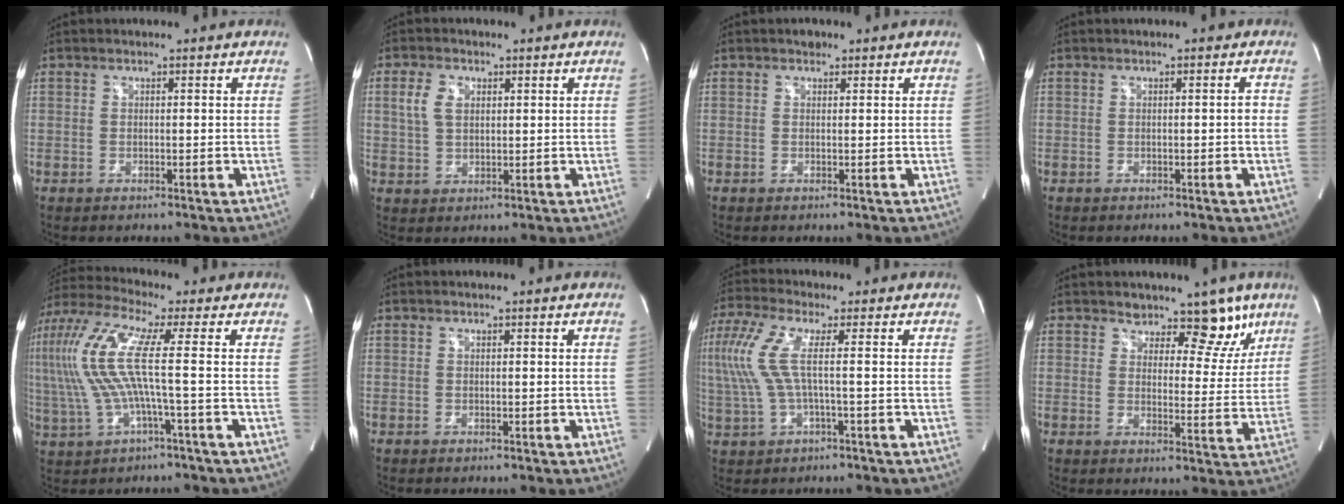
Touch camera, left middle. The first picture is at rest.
{"total": 4.1, "force": [1.3, 2.5, 2.9], "torque": [-0.068, 0.012, 0.034]}
{"total": 0.8, "force": [0.5, 0.5, 0.3], "torque": [-0.006, 0.005, 0.008]}
{"total": 0.7, "force": [0.0, 0.2, 0.7], "torque": [-0.010, 0.003, 0.000]}
{"total": 11.8, "force": [0.3, 0.4, 11.8], "torque": [-0.271, 0.024, 0.001]}
{"total": 0.0}
{"total": 9.2, "force": [1.0, 1.8, 8.9], "torque": [-0.224, 0.021, 0.016]}
{"total": 7.8, "force": [6.1, 4.0, 2.6], "torque": [-0.003, -0.011, 0.070]}